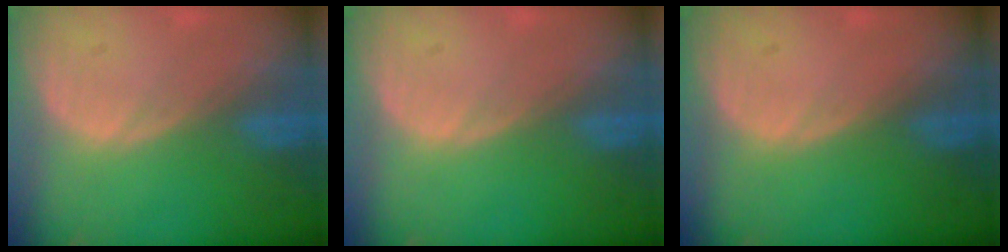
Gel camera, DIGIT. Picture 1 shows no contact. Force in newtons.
{"total": 0.0}
{"total": 0.0}